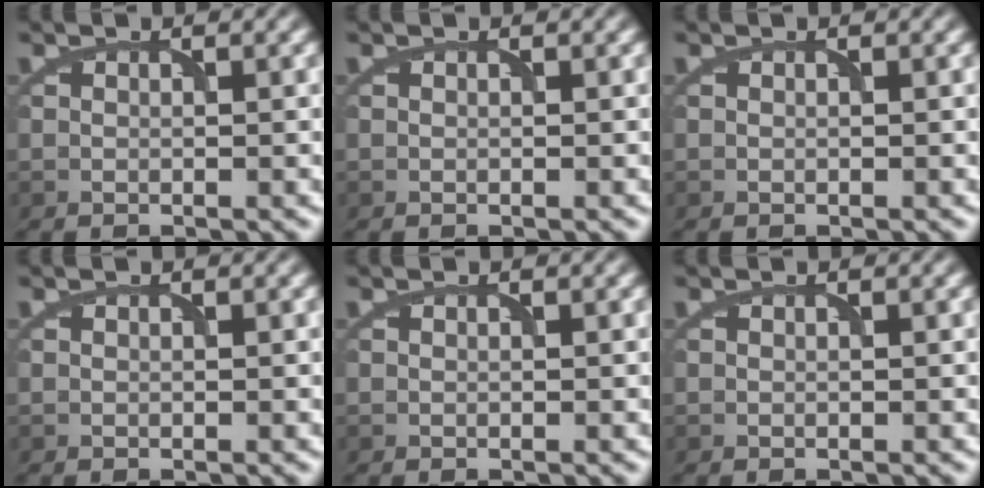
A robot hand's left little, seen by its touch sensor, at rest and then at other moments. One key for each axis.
{"total": 0.0}
{"total": 0.0}
{"total": 0.0}
{"total": 0.0}
{"total": 0.0}